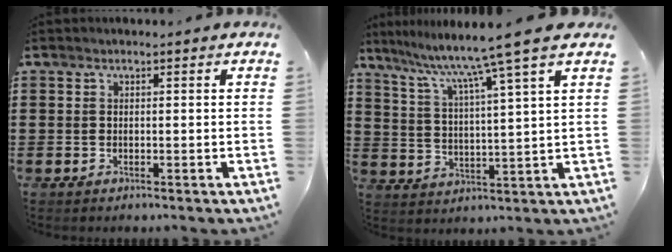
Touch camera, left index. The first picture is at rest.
{"total": 8.8, "force": [6.8, -1.6, 5.3], "torque": [-0.129, -0.041, 0.104]}